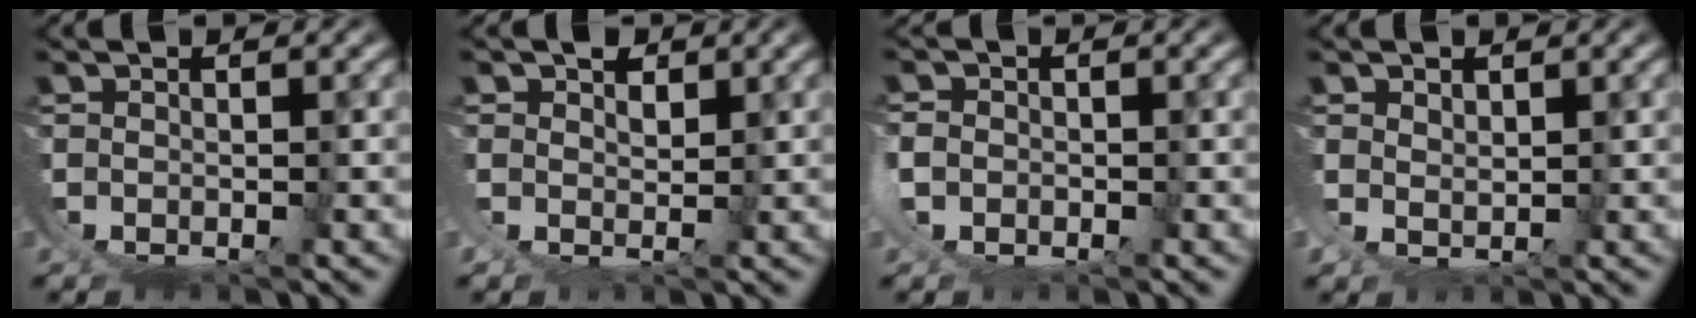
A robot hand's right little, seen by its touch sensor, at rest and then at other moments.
{"total": 1.9, "force": [1.3, 1.0, 1.0], "torque": [-0.020, -0.005, 0.027]}
{"total": 0.8, "force": [0.0, 0.1, 0.7], "torque": [-0.026, -0.008, 0.002]}
{"total": 1.6, "force": [1.4, -0.2, 0.7], "torque": [-0.018, -0.009, 0.037]}